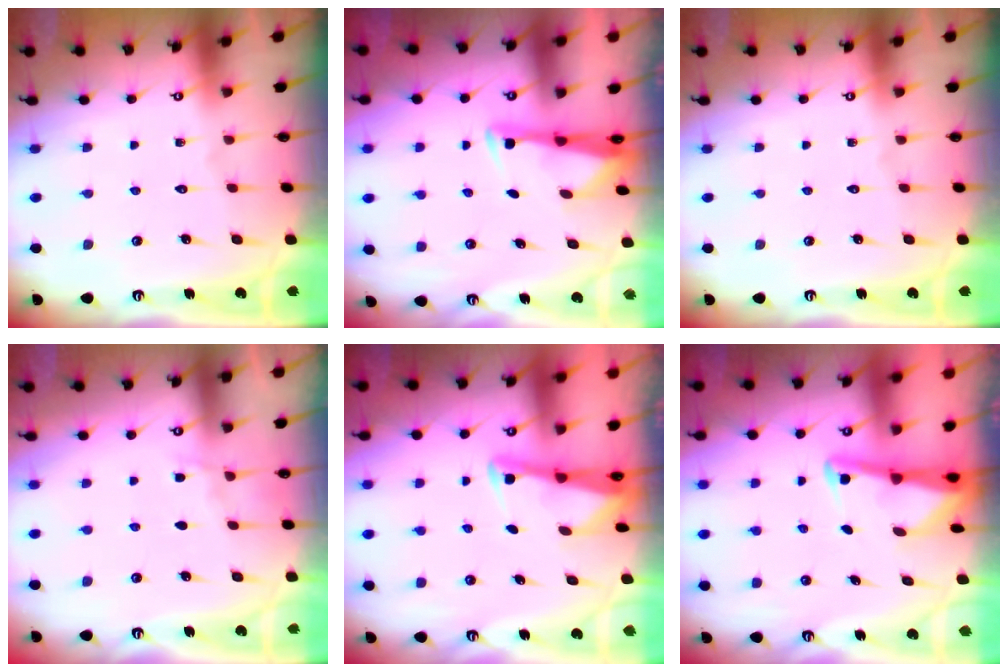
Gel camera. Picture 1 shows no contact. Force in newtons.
{"total": 3.2, "press": 3.1, "slide": 0.8}
{"total": 0.0}
{"total": 3.0, "press": 3.0, "slide": 0.4}
{"total": 2.7, "press": 2.7, "slide": 0.2}
{"total": 3.2, "press": 3.2, "slide": 0.4}